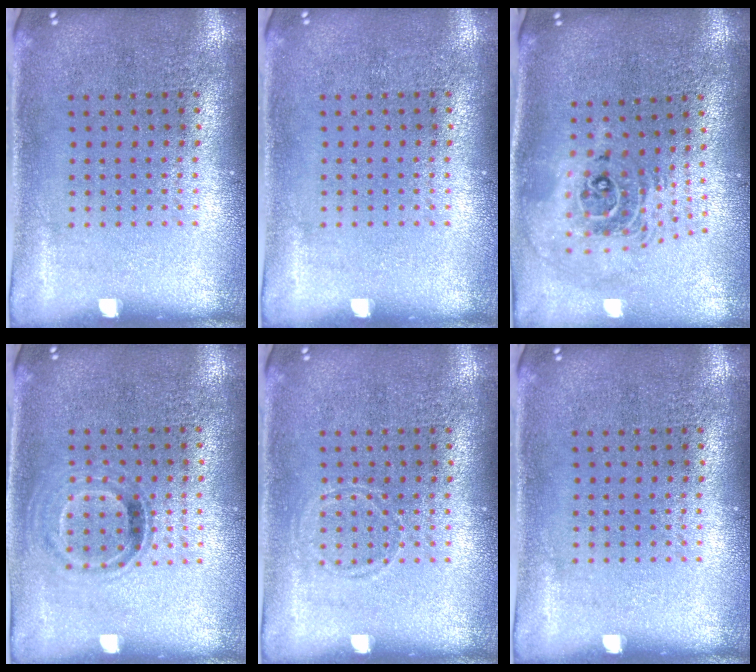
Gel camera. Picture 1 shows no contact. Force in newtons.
{"total": 0.0}
{"total": 2.3, "press": 1.7, "slide": 1.5}
{"total": 1.0, "press": 0.9, "slide": 0.5}
{"total": 0.8, "press": 0.7, "slide": 0.2}
{"total": 0.0}